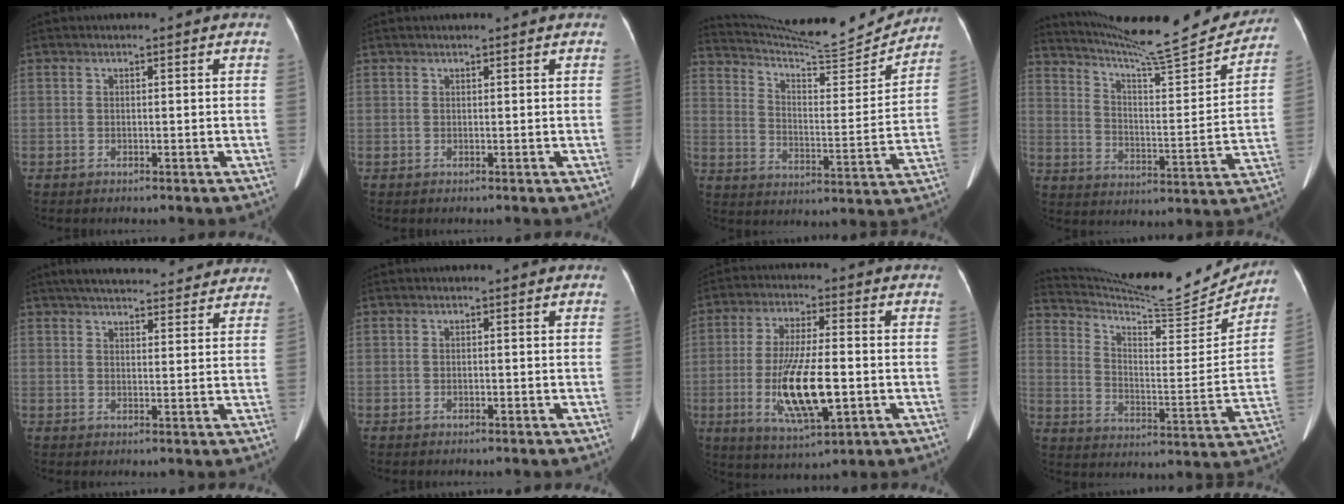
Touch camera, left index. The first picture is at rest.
{"total": 1.1, "force": [0.9, 0.1, 0.6], "torque": [-0.007, 0.017, 0.016]}
{"total": 17.8, "force": [17.4, 0.5, 3.9], "torque": [-0.075, -0.042, 0.255]}
{"total": 21.4, "force": [20.0, 0.7, 7.7], "torque": [-0.123, -0.047, 0.282]}
{"total": 18.8, "force": [16.8, 4.4, 7.1], "torque": [-0.099, 0.032, 0.216]}
{"total": 0.5, "force": [-0.3, 0.3, 0.4], "torque": [-0.007, 0.000, -0.003]}
{"total": 12.8, "force": [-2.7, 2.9, 12.2], "torque": [-0.237, -0.015, -0.040]}
{"total": 20.8, "force": [19.9, 1.3, 5.6], "torque": [-0.102, -0.049, 0.288]}